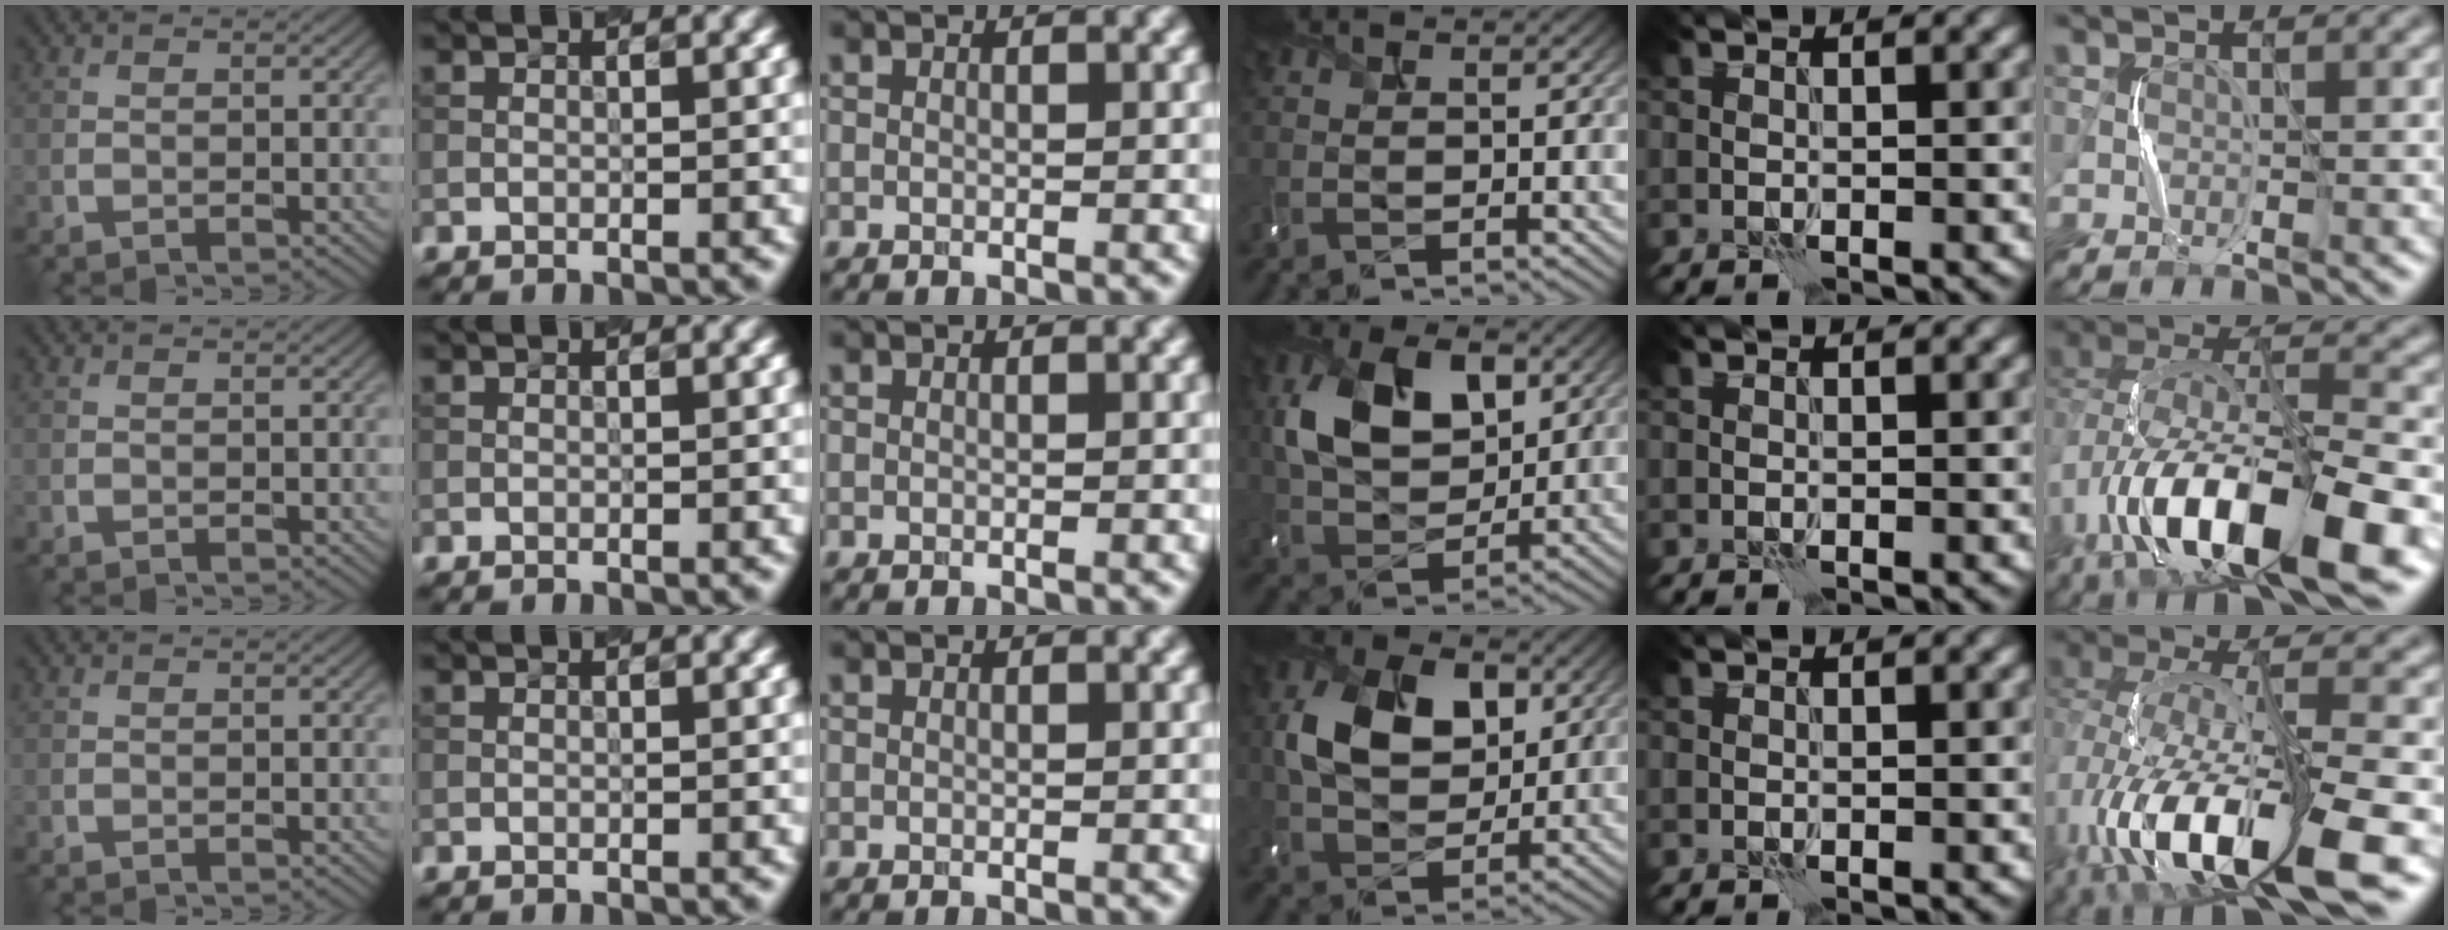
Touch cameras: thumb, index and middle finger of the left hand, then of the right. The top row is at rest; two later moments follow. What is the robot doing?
{"motion": "shake", "object": "handbell"}